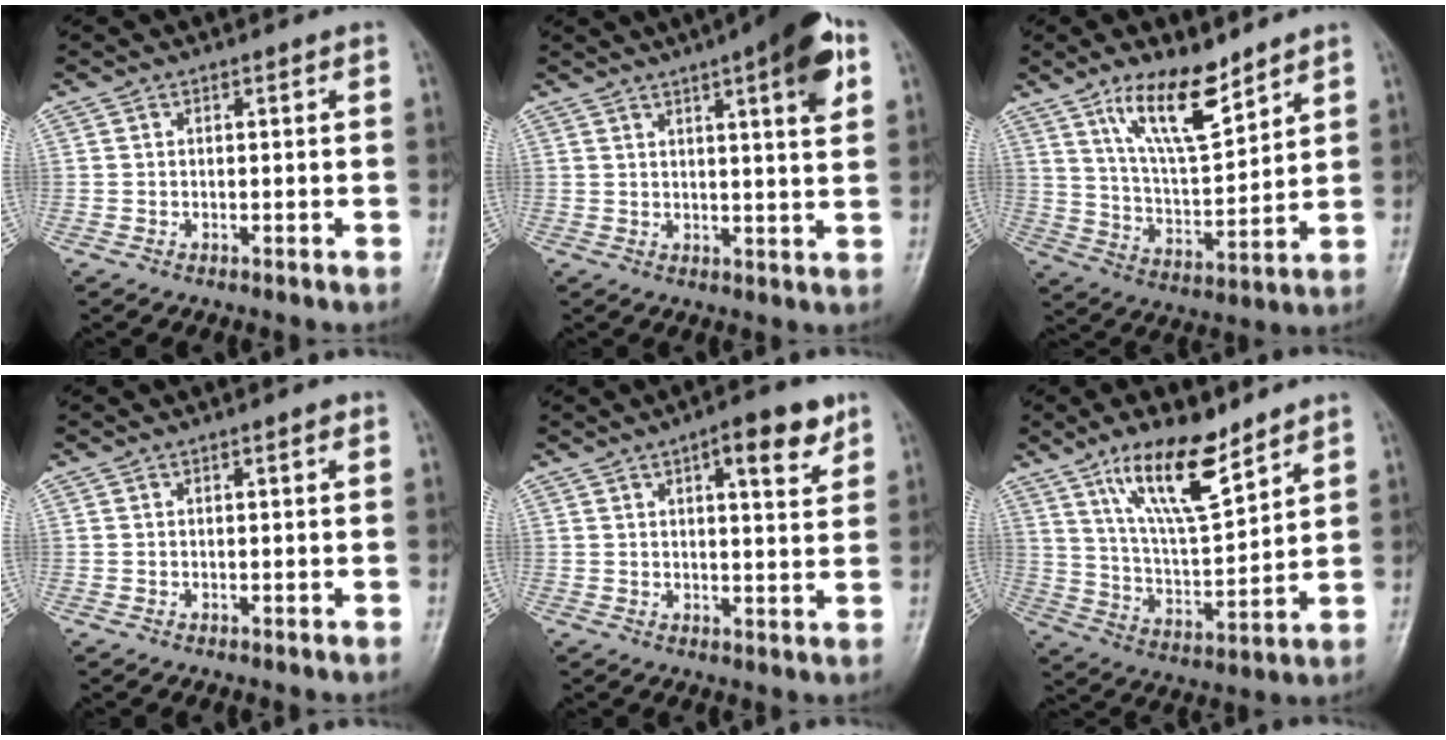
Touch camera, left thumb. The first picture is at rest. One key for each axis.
{"total": 11.7, "fx": 5.5, "fy": 2.3, "fz": 10.0, "tx": -0.125, "ty": -0.010, "tz": 0.068}
{"total": 12.8, "fx": 8.7, "fy": 4.0, "fz": 8.5, "tx": -0.129, "ty": -0.063, "tz": 0.166}
{"total": 1.0, "fx": 0.4, "fy": 0.2, "fz": 0.8, "tx": -0.013, "ty": 0.002, "tz": 0.005}
{"total": 8.2, "fx": 4.5, "fy": 2.6, "fz": 6.4, "tx": -0.073, "ty": -0.020, "tz": 0.059}
{"total": 14.4, "fx": 9.5, "fy": 4.3, "fz": 9.9, "tx": -0.152, "ty": -0.059, "tz": 0.180}